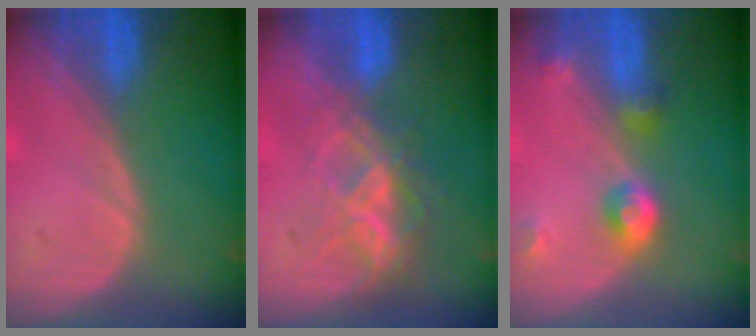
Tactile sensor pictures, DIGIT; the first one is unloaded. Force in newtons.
{"total": 7.3, "press": 6.1, "slide": 3.9}
{"total": 4.9, "press": 4.4, "slide": 2.1}